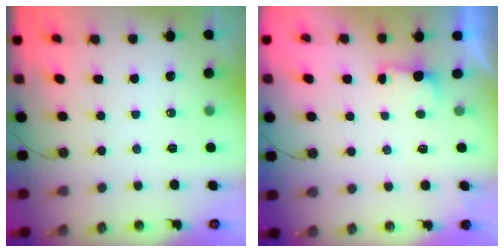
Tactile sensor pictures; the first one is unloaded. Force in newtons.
{"total": 2.2, "press": 2.0, "slide": 0.9}